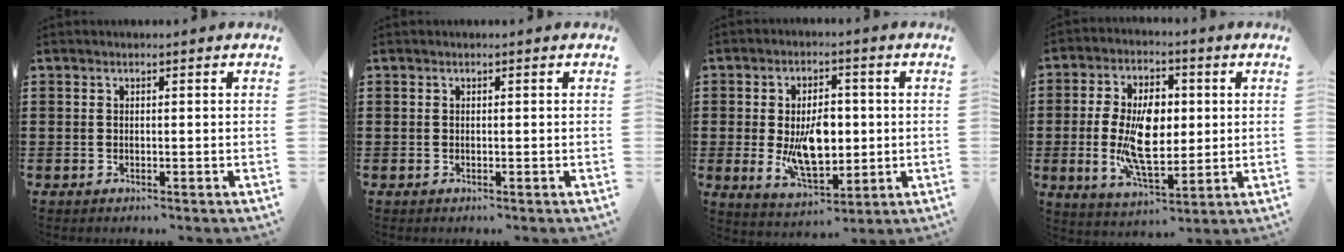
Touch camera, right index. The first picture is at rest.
{"total": 0.0}
{"total": 9.6, "force": [-0.5, 5.4, 7.9], "torque": [-0.135, 0.002, -0.013]}
{"total": 11.1, "force": [0.0, 6.1, 9.3], "torque": [-0.181, 0.004, -0.003]}